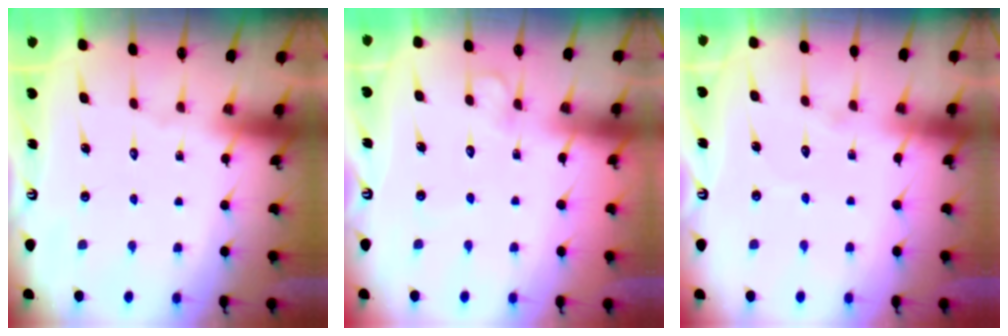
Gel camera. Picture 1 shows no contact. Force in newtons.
{"total": 4.5, "press": 4.4, "slide": 0.4}
{"total": 2.7, "press": 2.7, "slide": 0.3}